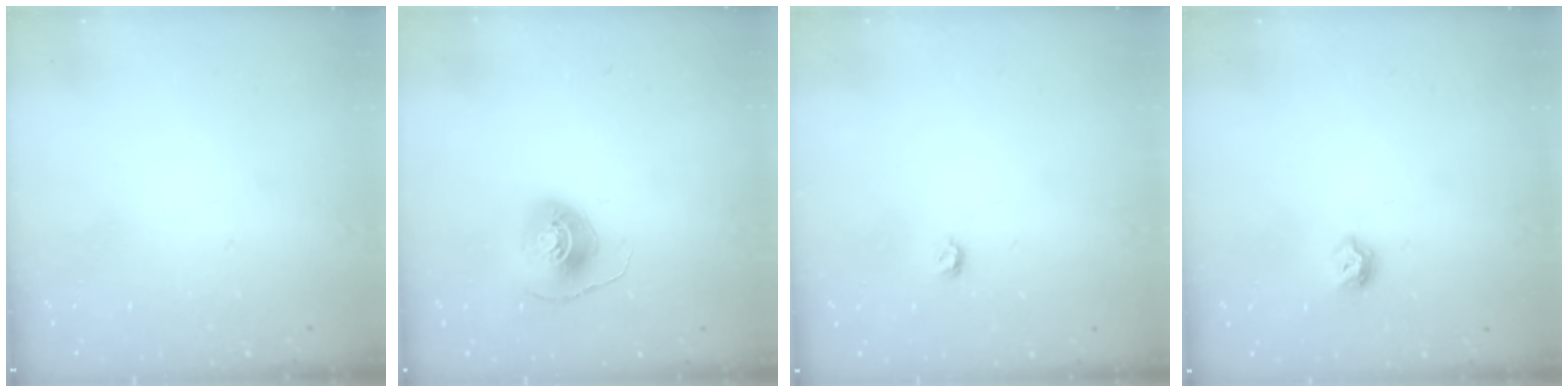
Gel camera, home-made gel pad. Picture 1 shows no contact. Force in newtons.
{"total": 7.8, "press": 7.8, "slide": 0.3}
{"total": 3.8, "press": 3.7, "slide": 0.6}
{"total": 5.6, "press": 5.5, "slide": 0.9}